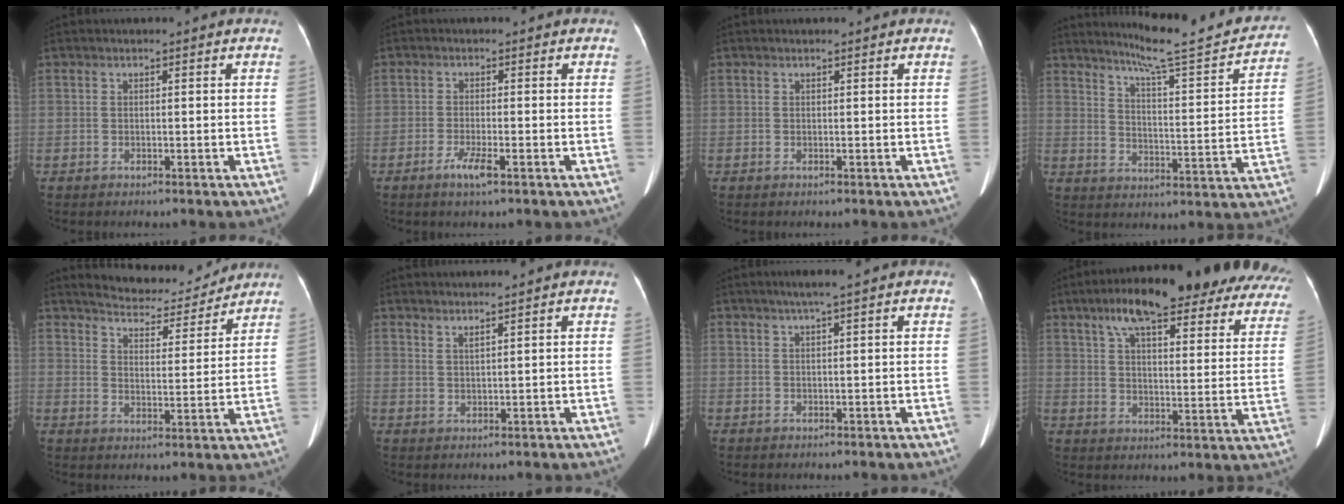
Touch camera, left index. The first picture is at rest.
{"total": 2.7, "force": [-1.6, 0.2, 2.2], "torque": [-0.048, -0.006, -0.031]}
{"total": 0.0}
{"total": 18.0, "force": [16.4, 0.9, 7.4], "torque": [-0.106, -0.039, 0.213]}
{"total": 10.3, "force": [9.9, 1.9, 2.2], "torque": [-0.035, 0.000, 0.144]}
{"total": 1.7, "force": [1.4, -0.5, 0.7], "torque": [-0.016, -0.009, 0.031]}
{"total": 2.2, "force": [1.3, -0.4, 1.7], "torque": [-0.035, 0.007, 0.025]}
{"total": 29.9, "force": [23.5, 6.5, 17.4], "torque": [-0.230, 0.006, 0.286]}